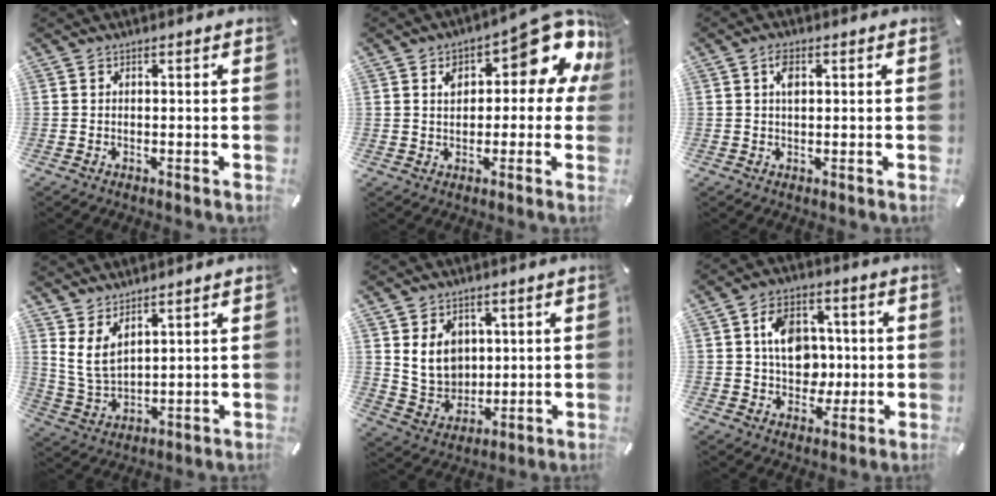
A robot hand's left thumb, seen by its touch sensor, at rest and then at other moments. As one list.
[{"total": 13.6, "force": [7.5, 6.8, 9.1], "torque": [-0.116, -0.065, 0.124]}, {"total": 2.8, "force": [1.0, 1.4, 2.2], "torque": [-0.041, 0.003, 0.014]}, {"total": 6.5, "force": [3.9, 3.6, 3.8], "torque": [-0.107, -0.022, 0.071]}, {"total": 9.4, "force": [3.3, 8.2, 3.1], "torque": [-0.069, -0.019, 0.065]}, {"total": 10.9, "force": [0.6, 9.1, 6.1], "torque": [-0.087, 0.016, 0.016]}]